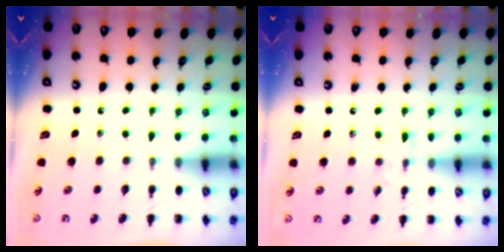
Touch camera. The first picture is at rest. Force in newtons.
{"total": 5.4, "press": 5.1, "slide": 1.9}